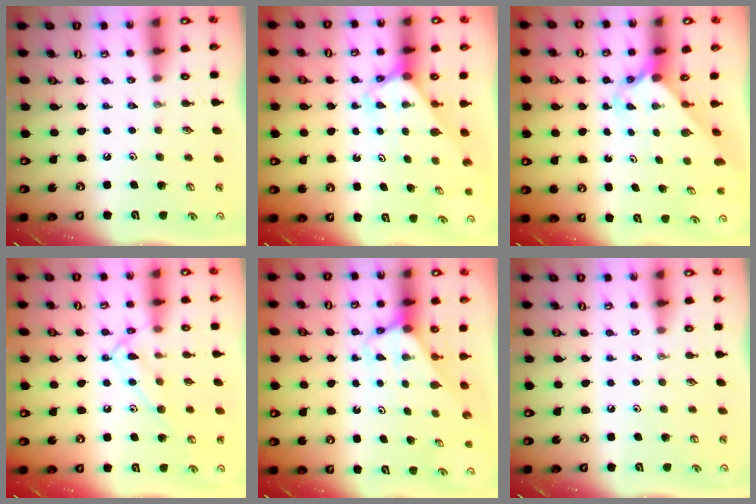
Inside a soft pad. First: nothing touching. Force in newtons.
{"total": 2.7, "press": 2.7, "slide": 0.2}
{"total": 2.5, "press": 2.5, "slide": 0.3}
{"total": 12.2, "press": 12.2, "slide": 0.7}
{"total": 2.6, "press": 2.6, "slide": 0.1}
{"total": 0.0}